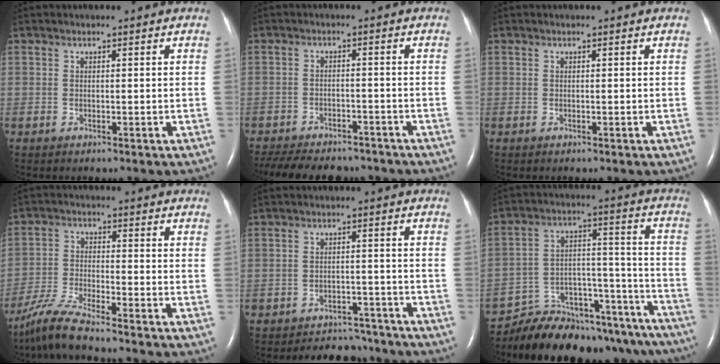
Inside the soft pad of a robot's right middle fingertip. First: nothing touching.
{"total": 15.0, "force": [-12.9, 5.2, 5.7], "torque": [-0.136, -0.008, -0.177]}
{"total": 0.0}
{"total": 7.2, "force": [-6.3, -0.5, 3.5], "torque": [-0.081, -0.029, -0.125]}
{"total": 7.6, "force": [-7.1, 2.6, 0.0], "torque": [0.007, 0.015, -0.093]}
{"total": 24.3, "force": [-22.3, 6.9, 6.7], "torque": [-0.063, 0.044, -0.313]}